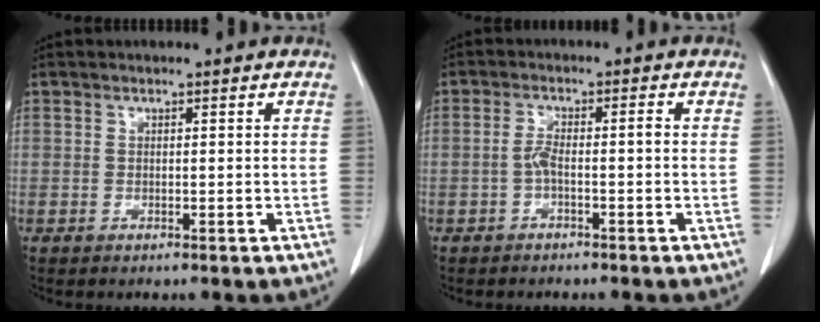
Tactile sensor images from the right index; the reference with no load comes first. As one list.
[{"total": 2.8, "force": [-1.0, 0.4, 2.6], "torque": [-0.053, 0.009, -0.019]}]